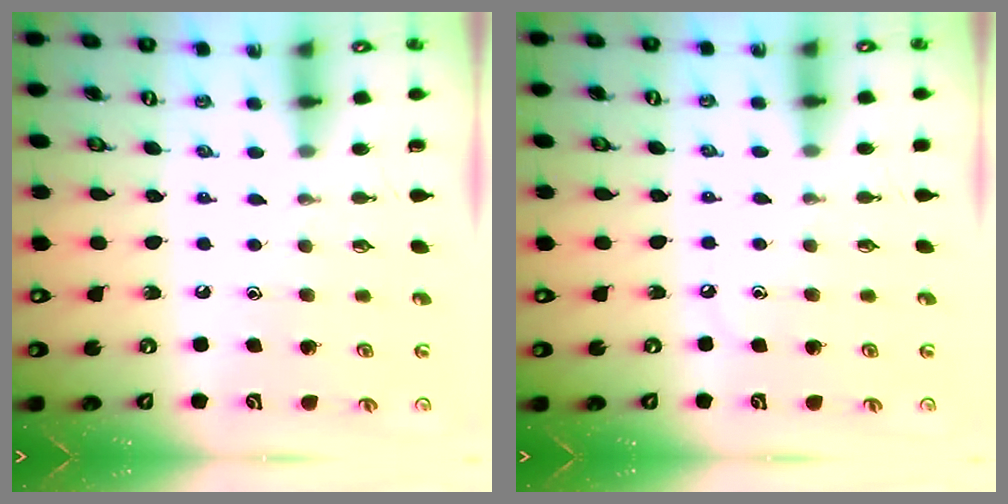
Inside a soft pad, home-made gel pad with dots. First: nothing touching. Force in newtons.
{"total": 2.2, "press": 2.2, "slide": 0.3}